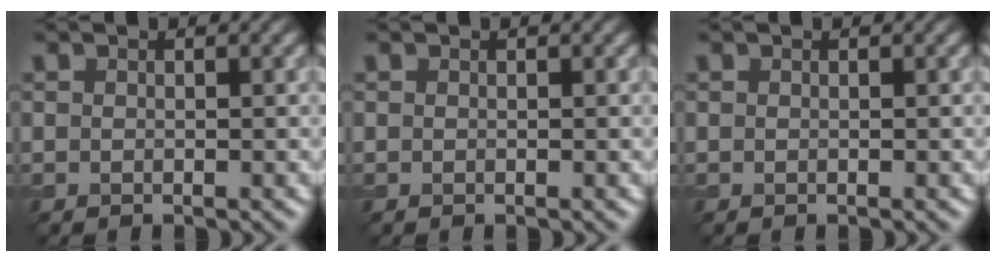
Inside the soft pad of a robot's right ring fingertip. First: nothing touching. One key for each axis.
{"total": 0.0}
{"total": 0.0}